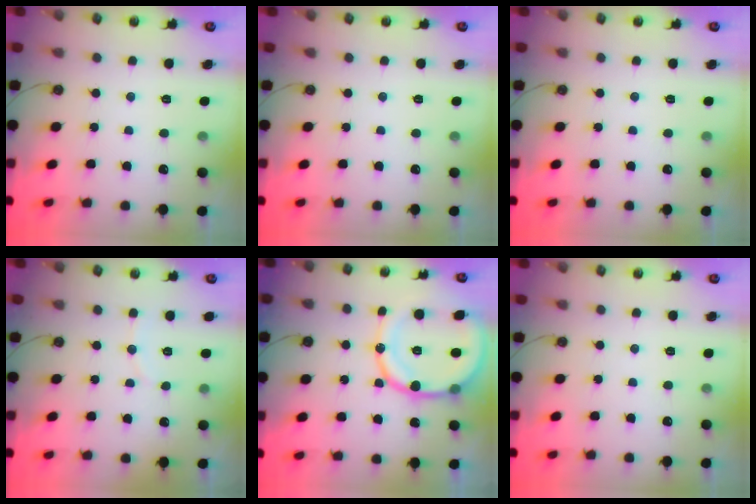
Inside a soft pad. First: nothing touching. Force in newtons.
{"total": 0.0}
{"total": 0.0}
{"total": 6.0, "press": 5.9, "slide": 1.1}
{"total": 18.8, "press": 18.5, "slide": 3.4}
{"total": 0.0}